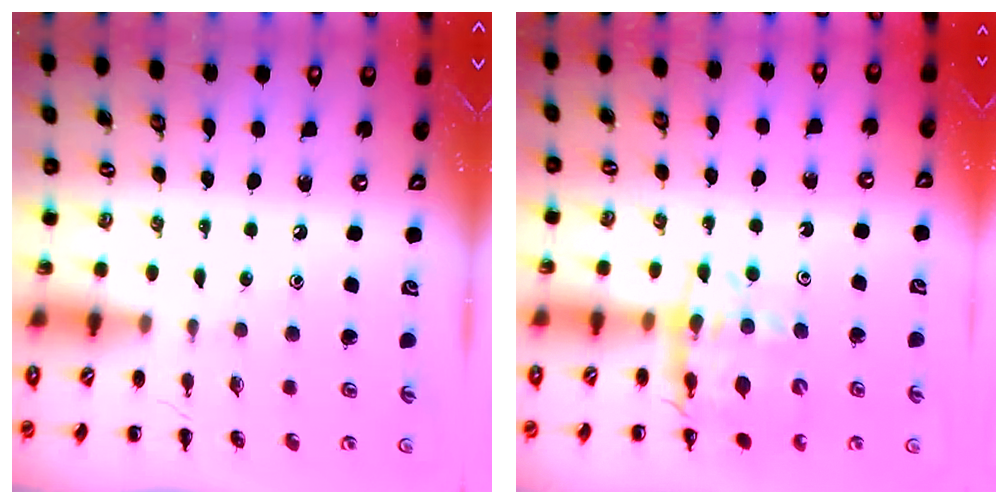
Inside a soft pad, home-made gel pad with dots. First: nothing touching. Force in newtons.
{"total": 12.9, "press": 12.4, "slide": 3.7}